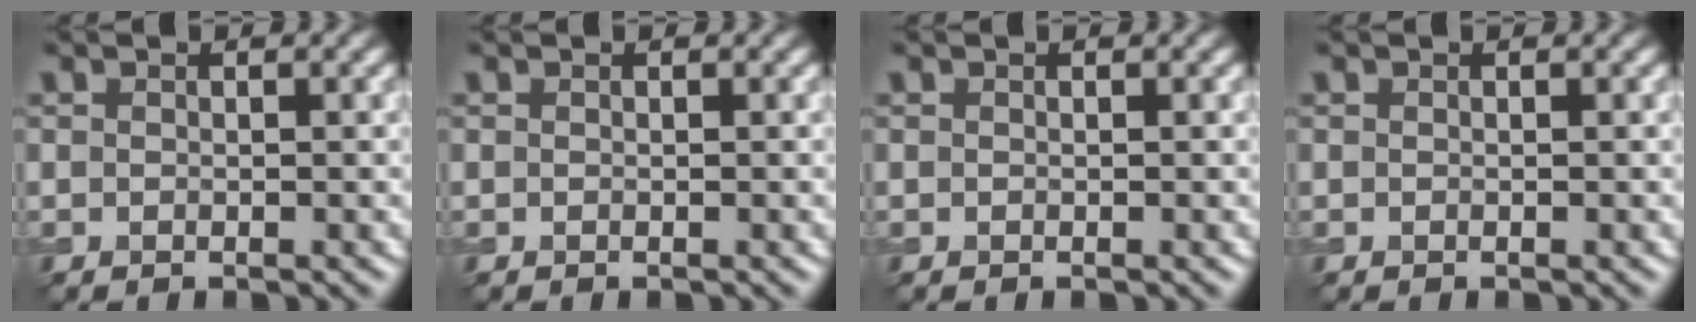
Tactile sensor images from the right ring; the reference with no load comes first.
{"total": 0.0}
{"total": 0.0}
{"total": 0.0}